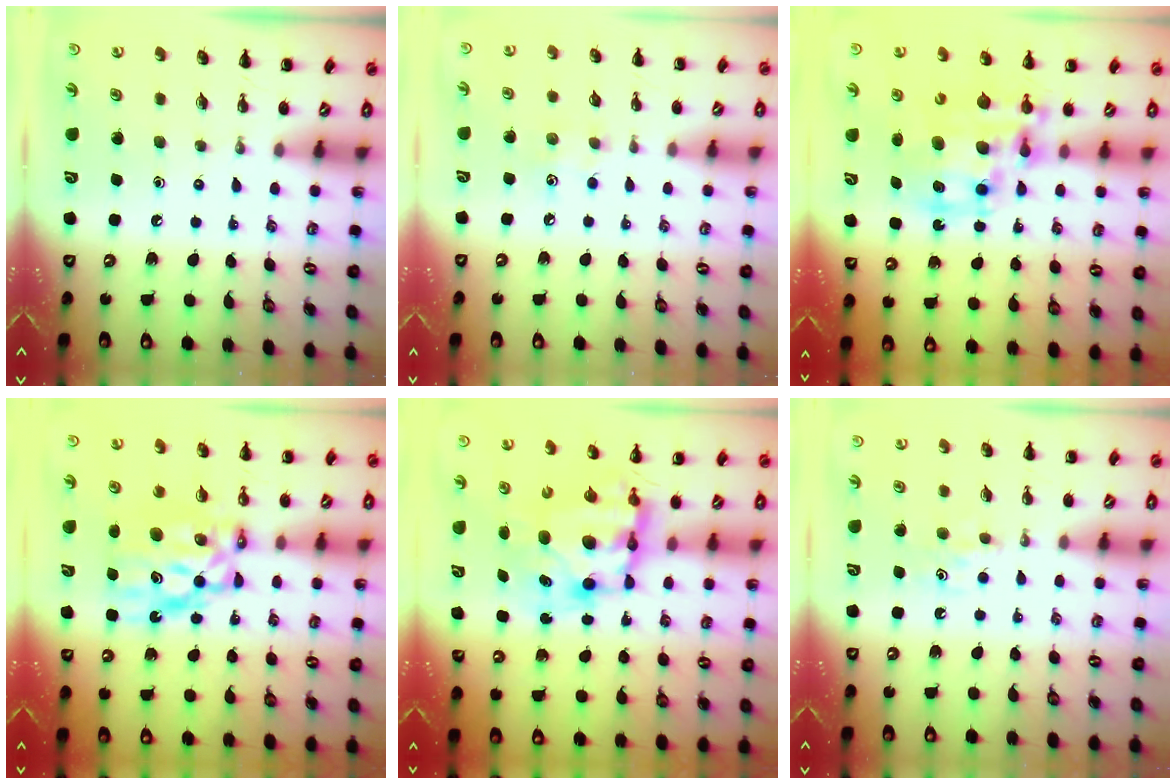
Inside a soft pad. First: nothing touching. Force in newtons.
{"total": 4.5, "press": 4.4, "slide": 1.2}
{"total": 14.0, "press": 13.5, "slide": 3.4}
{"total": 9.7, "press": 9.4, "slide": 2.5}
{"total": 9.0, "press": 8.8, "slide": 2.2}
{"total": 4.4, "press": 4.2, "slide": 1.3}